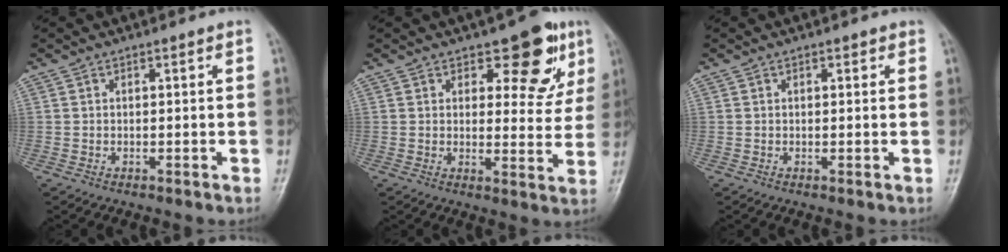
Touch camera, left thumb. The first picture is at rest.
{"total": 9.6, "force": [5.5, 5.1, 5.9], "torque": [-0.028, -0.027, 0.070]}
{"total": 0.9, "force": [0.5, 0.6, 0.4], "torque": [0.004, -0.001, 0.003]}